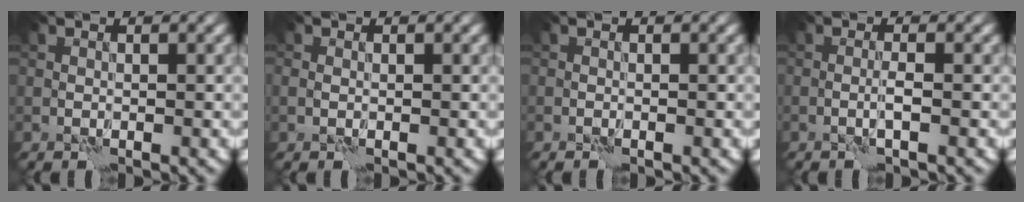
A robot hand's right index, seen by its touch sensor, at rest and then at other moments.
{"total": 0.7, "force": [-0.2, 0.5, 0.5], "torque": [-0.012, -0.001, -0.005]}
{"total": 0.0}
{"total": 1.0, "force": [-0.1, -0.1, 1.0], "torque": [-0.020, 0.003, -0.005]}